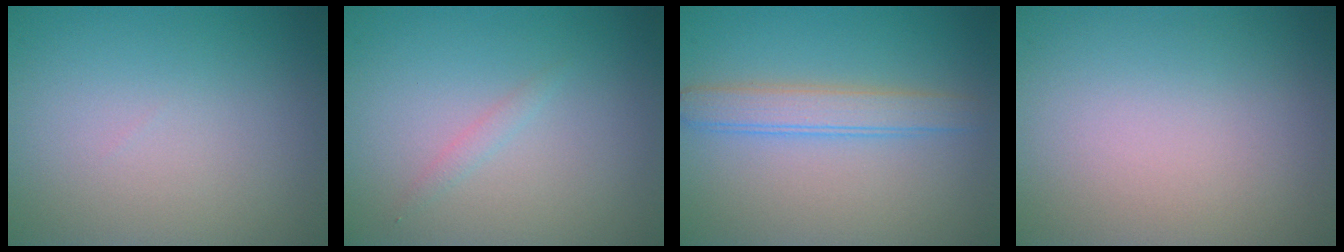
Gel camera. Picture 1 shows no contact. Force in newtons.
{"total": 0.7, "press": 0.7, "slide": 0.0}
{"total": 2.9, "press": 2.9, "slide": 0.1}
{"total": 0.0}